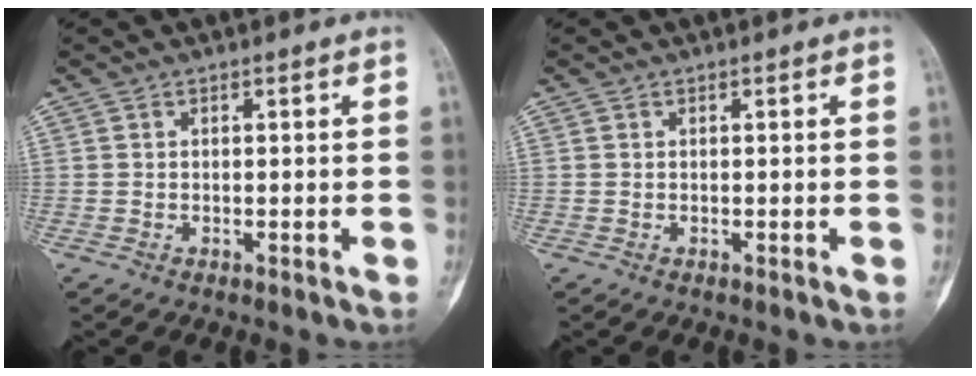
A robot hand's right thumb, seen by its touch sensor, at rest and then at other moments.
{"total": 0.0}